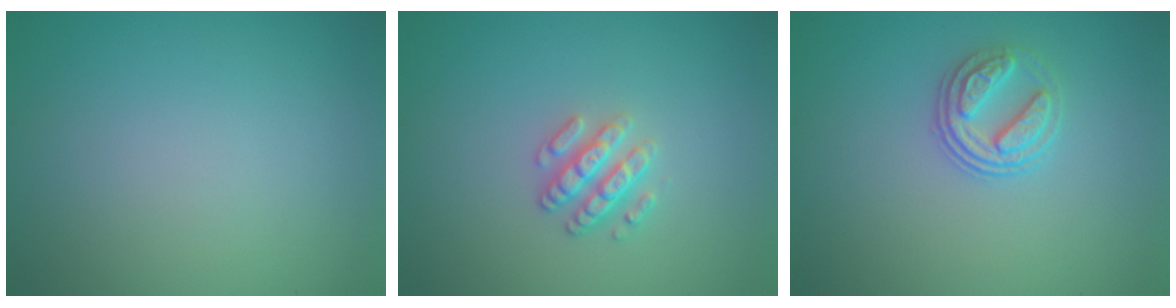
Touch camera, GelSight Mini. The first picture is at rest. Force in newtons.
{"total": 2.5, "press": 2.4, "slide": 0.8}
{"total": 2.9, "press": 2.6, "slide": 1.3}